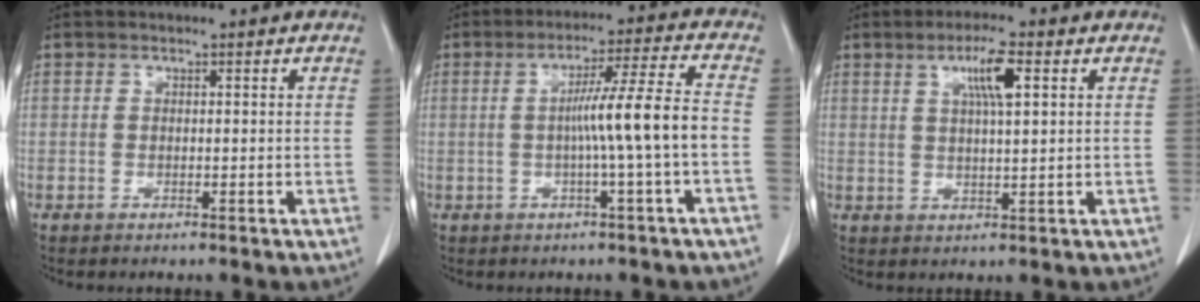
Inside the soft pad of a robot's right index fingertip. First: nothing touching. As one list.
[{"total": 8.6, "force": [-1.4, -1.5, 8.3], "torque": [-0.137, 0.012, -0.020]}, {"total": 5.5, "force": [2.2, 0.4, 5.1], "torque": [-0.090, 0.002, 0.037]}]